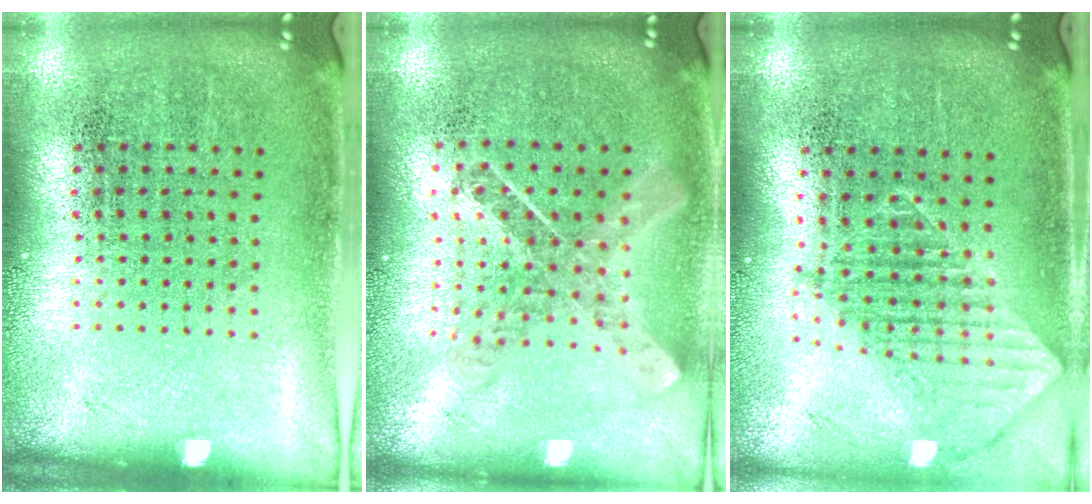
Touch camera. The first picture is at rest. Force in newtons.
{"total": 0.9, "press": 0.8, "slide": 0.2}
{"total": 1.2, "press": 1.1, "slide": 0.6}